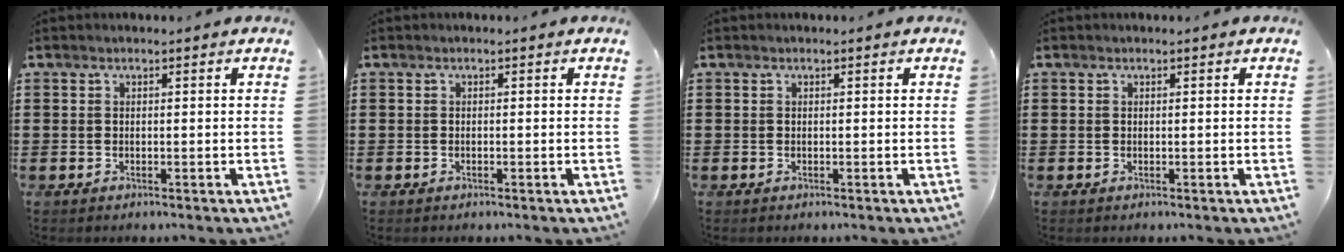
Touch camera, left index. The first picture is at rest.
{"total": 0.0}
{"total": 0.0}
{"total": 0.0}